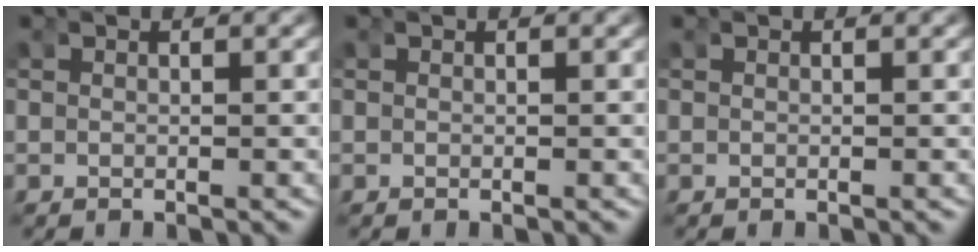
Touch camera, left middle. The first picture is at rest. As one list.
[{"total": 0.0}, {"total": 0.0}]